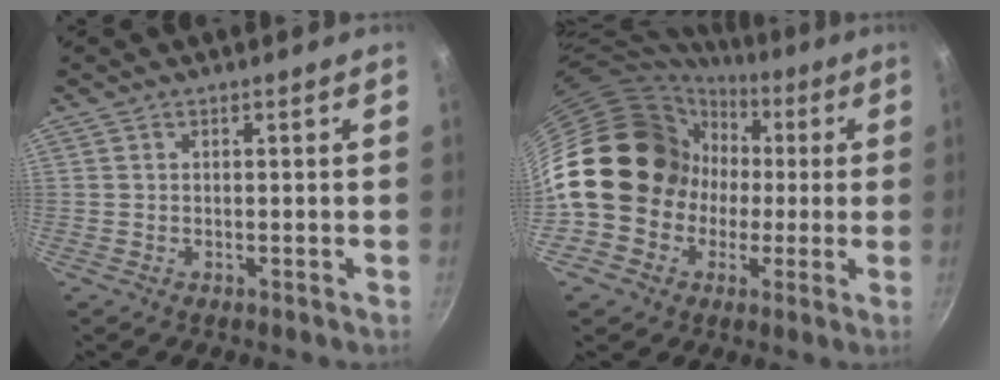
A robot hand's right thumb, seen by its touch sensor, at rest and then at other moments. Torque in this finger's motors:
{"motor_torque": [1.43, 2.17, 1.43, -1.35, 0.24]}